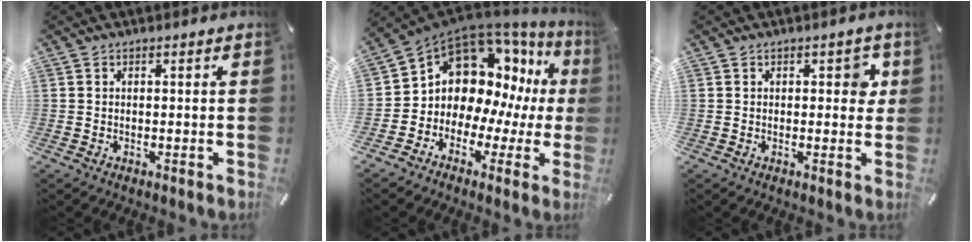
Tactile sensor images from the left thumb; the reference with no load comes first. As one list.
[{"total": 13.1, "force": [4.5, 10.5, 6.4], "torque": [-0.132, -0.062, 0.085]}, {"total": 3.3, "force": [0.8, 2.0, 2.5], "torque": [-0.012, -0.006, 0.002]}]